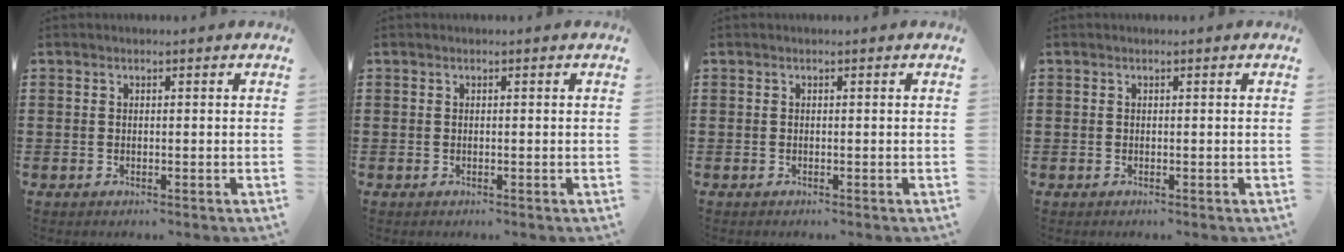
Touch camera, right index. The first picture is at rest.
{"total": 0.0}
{"total": 0.0}
{"total": 0.0}